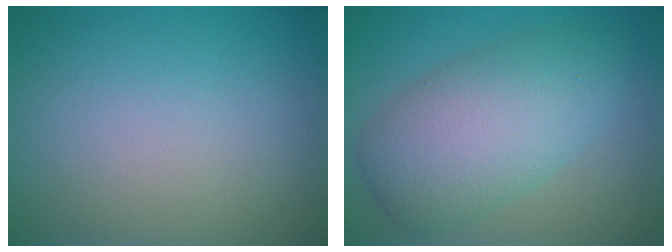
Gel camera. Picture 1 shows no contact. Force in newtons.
{"total": 7.4, "press": 7.4, "slide": 0.2}